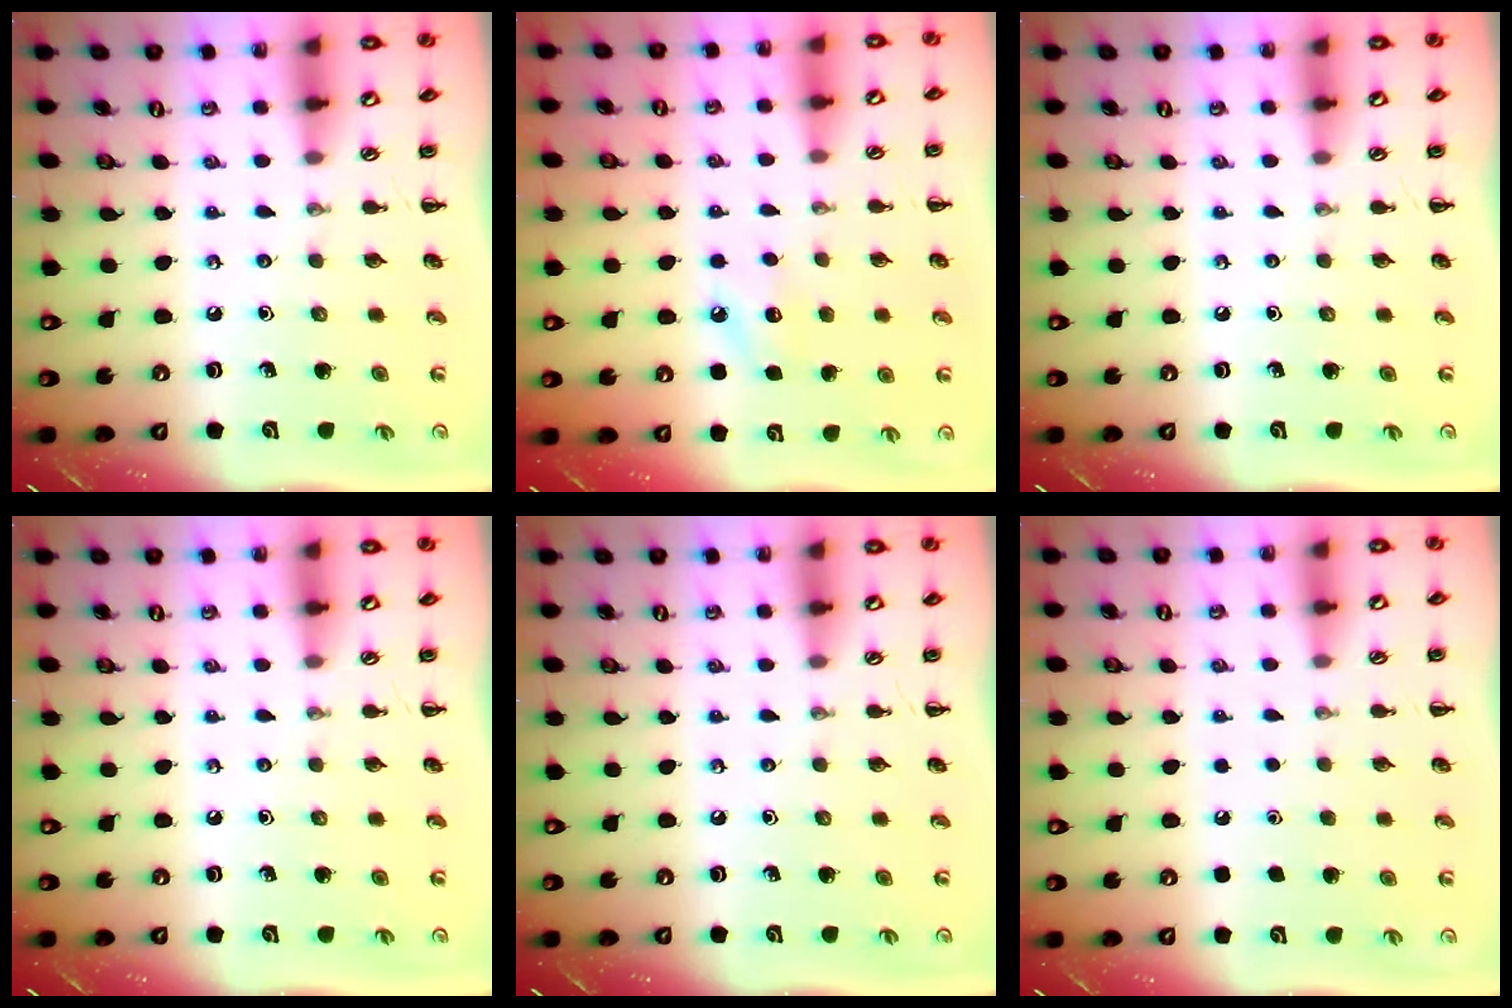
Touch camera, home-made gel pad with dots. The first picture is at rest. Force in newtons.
{"total": 7.1, "press": 7.0, "slide": 1.5}
{"total": 0.0}
{"total": 0.0}
{"total": 0.0}
{"total": 1.7, "press": 1.7, "slide": 0.1}